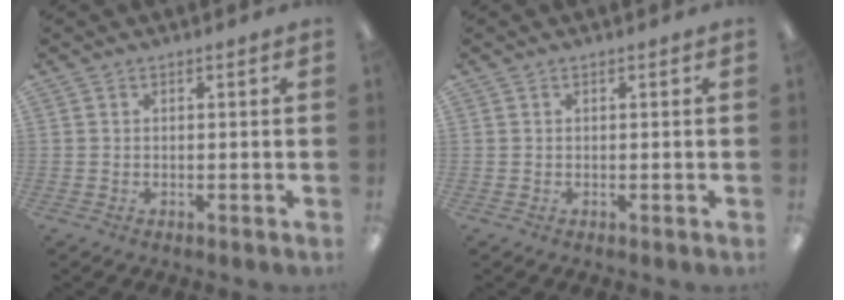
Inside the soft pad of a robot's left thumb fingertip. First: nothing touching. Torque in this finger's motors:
{"motor_torque": [-0.03, 0.04, -0.09, 0.03, 0.01]}